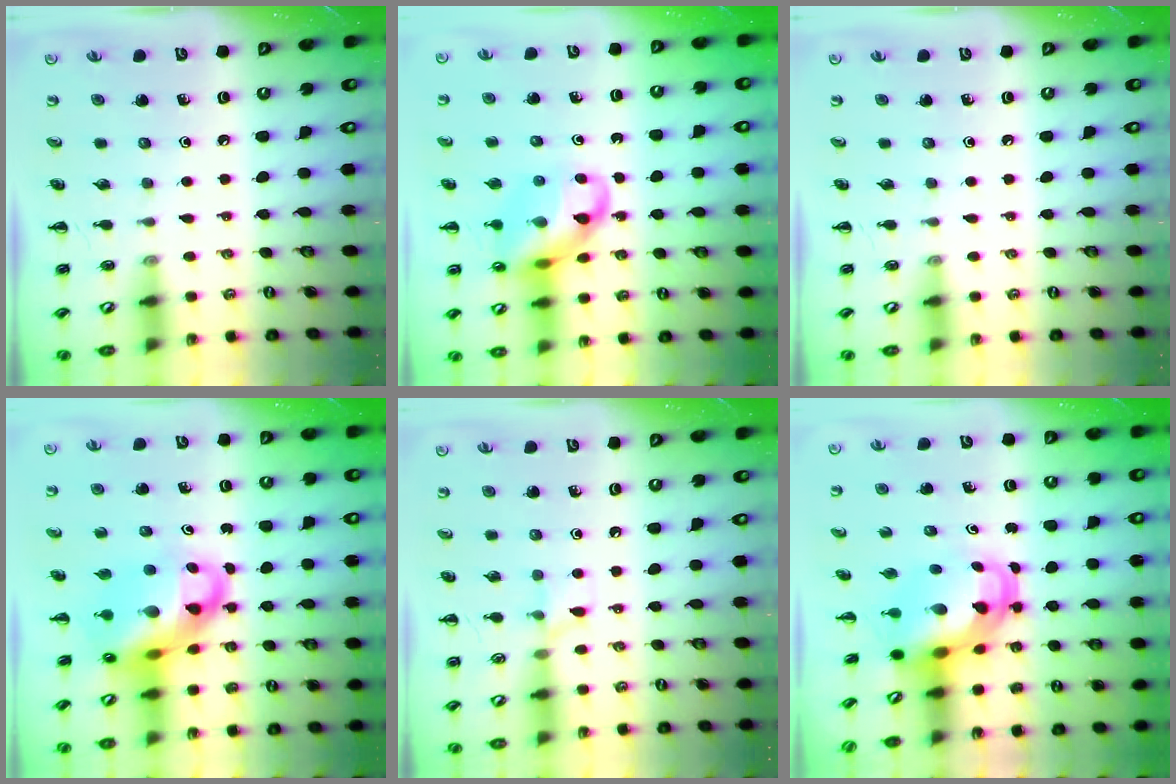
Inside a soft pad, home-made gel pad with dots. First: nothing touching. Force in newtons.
{"total": 13.8, "press": 13.7, "slide": 2.2}
{"total": 0.0}
{"total": 14.5, "press": 14.0, "slide": 3.5}
{"total": 5.3, "press": 5.2, "slide": 1.1}
{"total": 5.7, "press": 5.6, "slide": 1.3}